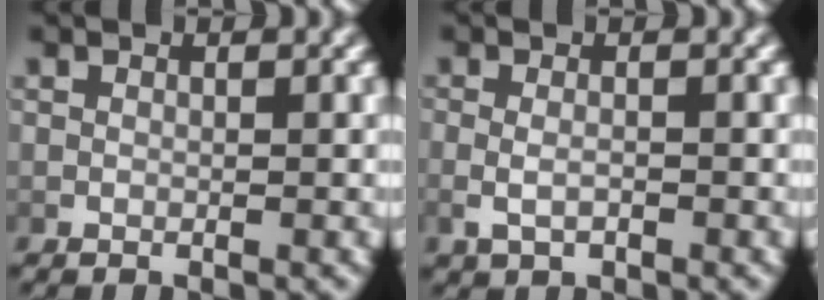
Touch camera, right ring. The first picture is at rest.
{"total": 1.8, "force": [-0.7, 0.9, 1.4], "torque": [-0.043, -0.009, -0.002]}